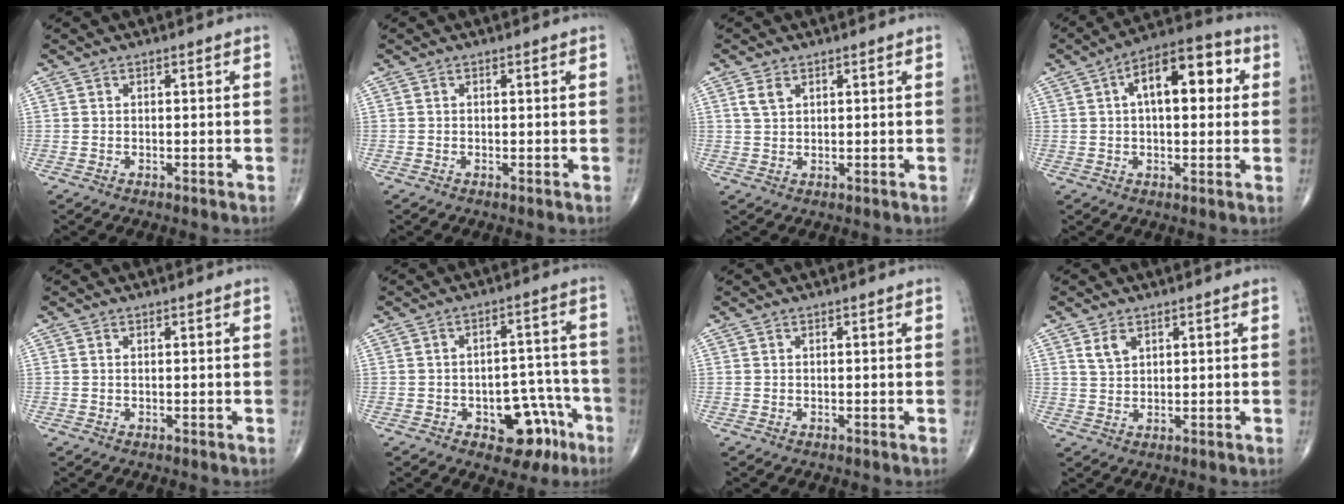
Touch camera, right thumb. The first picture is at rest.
{"total": 0.0}
{"total": 2.4, "force": [1.3, 1.4, 1.5], "torque": [-0.028, 0.001, 0.030]}
{"total": 13.7, "force": [3.2, 6.7, 11.5], "torque": [-0.153, 0.026, 0.041]}
{"total": 0.0}
{"total": 10.6, "force": [-5.1, 6.2, 6.9], "torque": [-0.050, 0.048, -0.061]}
{"total": 0.0}
{"total": 3.0, "force": [1.7, 1.7, 1.8], "torque": [-0.029, -0.007, 0.039]}